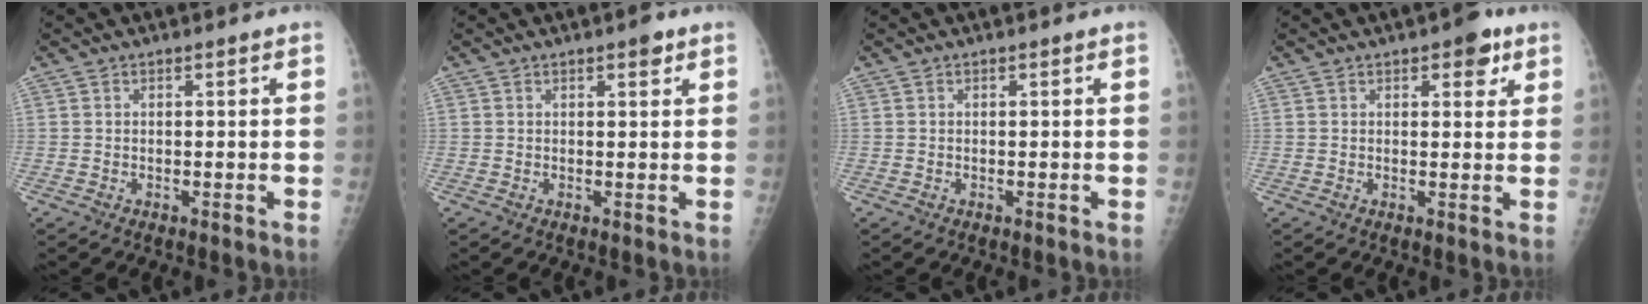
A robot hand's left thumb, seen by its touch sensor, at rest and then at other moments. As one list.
[{"total": 1.9, "force": [1.2, 0.6, 1.3], "torque": [-0.014, -0.004, 0.015]}, {"total": 0.0}, {"total": 4.6, "force": [2.5, 2.3, 3.1], "torque": [-0.018, -0.007, 0.025]}]